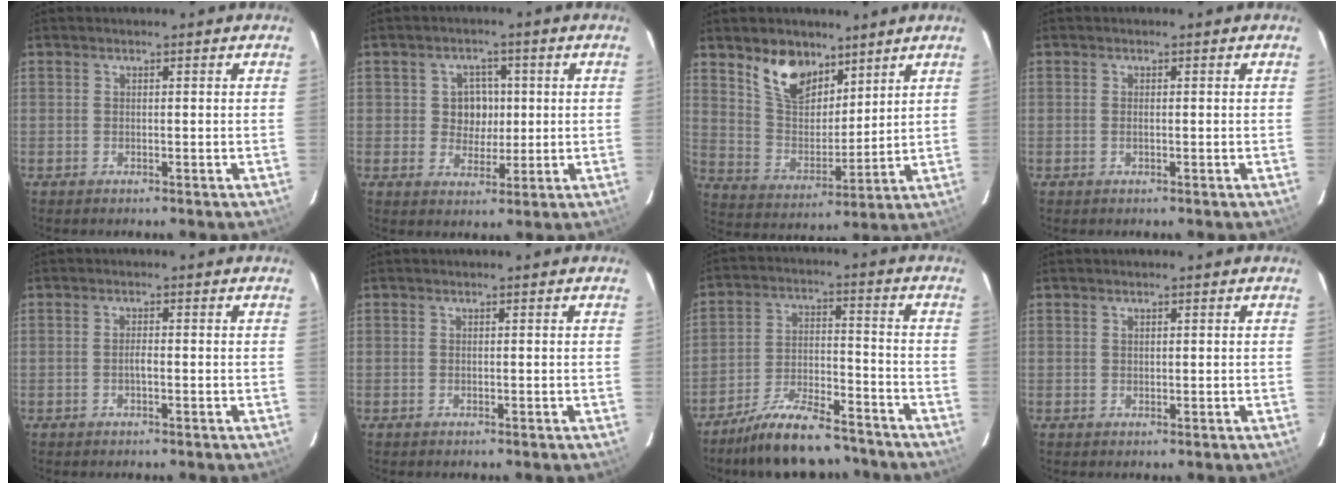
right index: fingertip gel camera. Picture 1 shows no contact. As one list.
[{"total": 5.5, "force": [0.5, 5.1, 2.1], "torque": [-0.035, 0.013, 0.014]}, {"total": 11.6, "force": [7.9, 6.2, 5.8], "torque": [-0.112, 0.008, 0.155]}, {"total": 0.7, "force": [-0.2, 0.1, 0.7], "torque": [-0.015, 0.001, -0.004]}, {"total": 1.1, "force": [-0.4, 0.2, 0.9], "torque": [-0.018, 0.001, -0.008]}, {"total": 0.0}, {"total": 15.3, "force": [-13.0, 4.2, 6.8], "torque": [-0.136, 0.001, -0.207]}, {"total": 0.6, "force": [0.4, 0.4, 0.3], "torque": [-0.004, 0.003, 0.008]}]